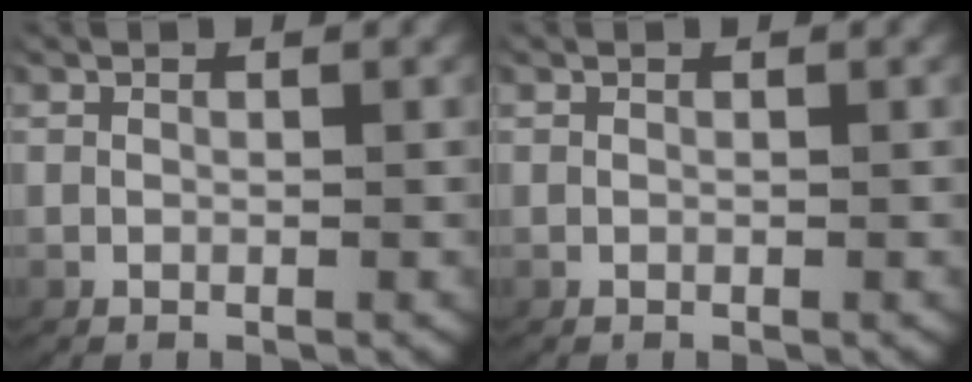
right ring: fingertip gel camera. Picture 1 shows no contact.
{"total": 0.0}